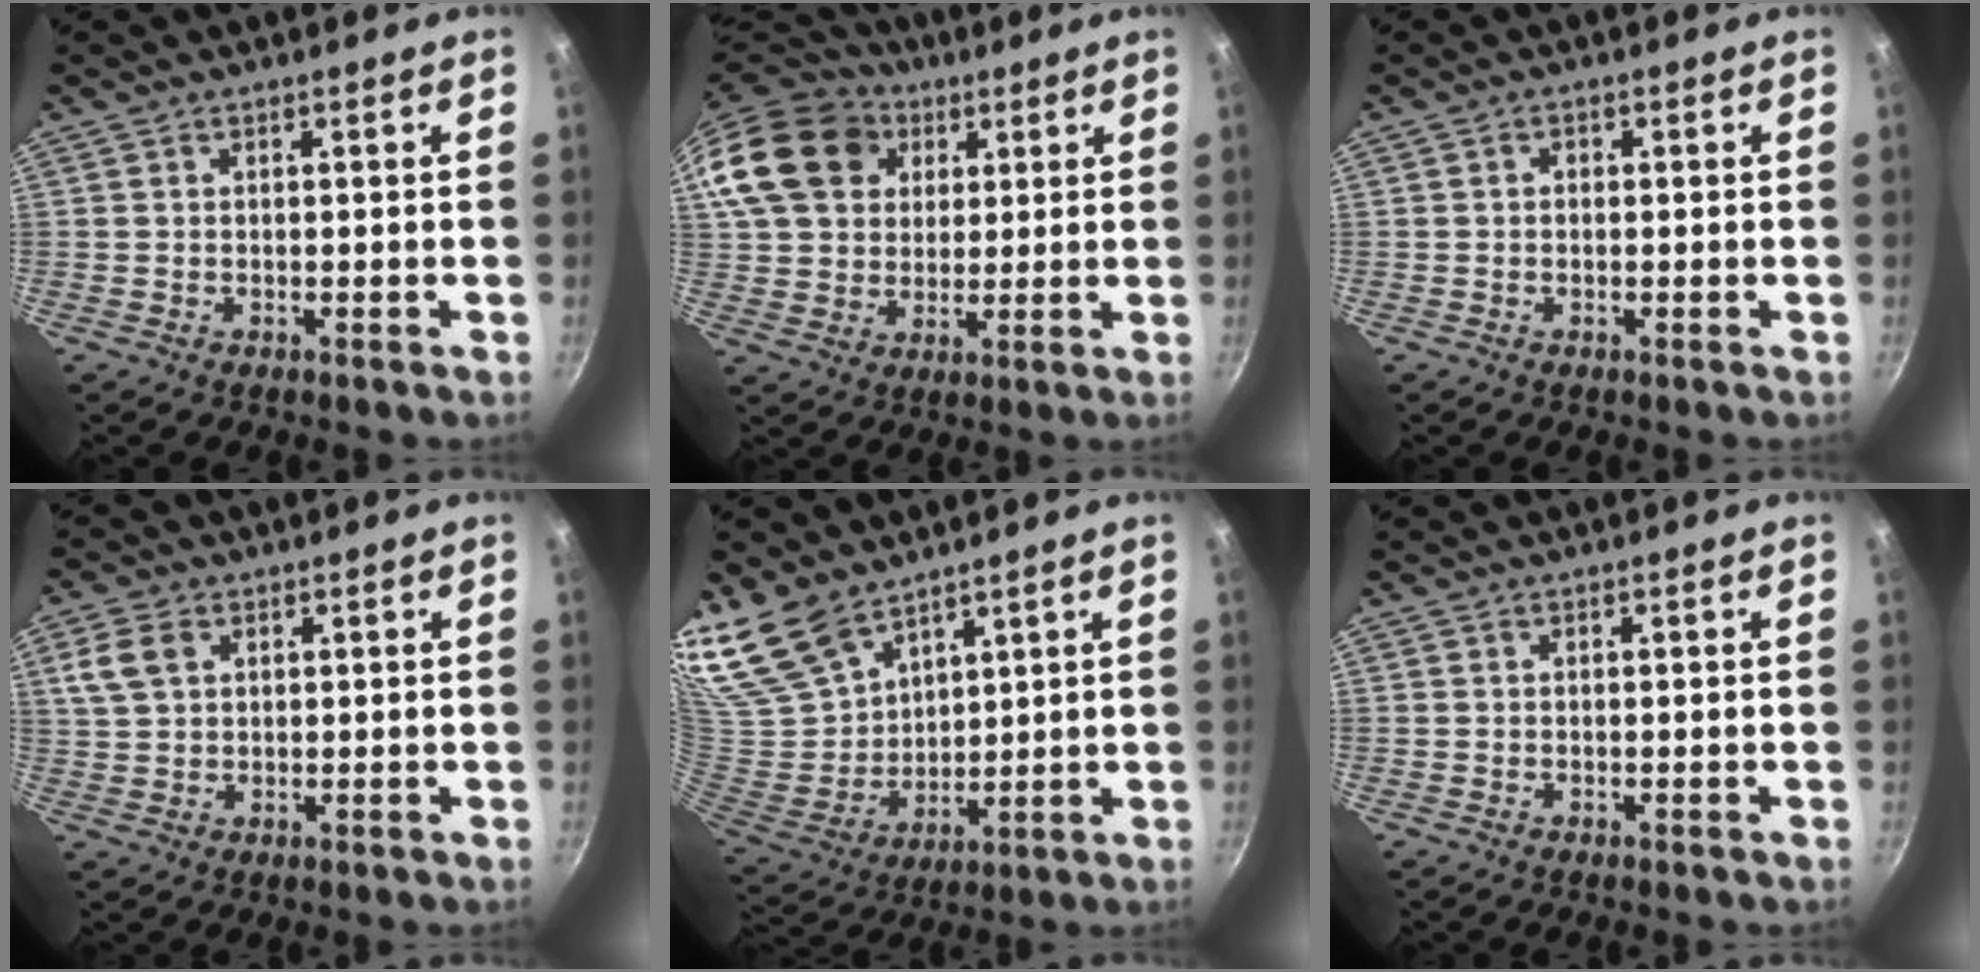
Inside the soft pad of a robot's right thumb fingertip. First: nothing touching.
{"total": 17.9, "force": [6.7, 14.2, 8.7], "torque": [-0.161, 0.016, 0.118]}
{"total": 1.0, "force": [-0.1, 0.8, 0.5], "torque": [-0.008, 0.006, -0.002]}
{"total": 4.6, "force": [2.1, 3.1, 2.8], "torque": [-0.052, 0.000, 0.042]}
{"total": 14.5, "force": [11.6, 6.9, 5.3], "torque": [-0.096, -0.057, 0.254]}
{"total": 0.0}